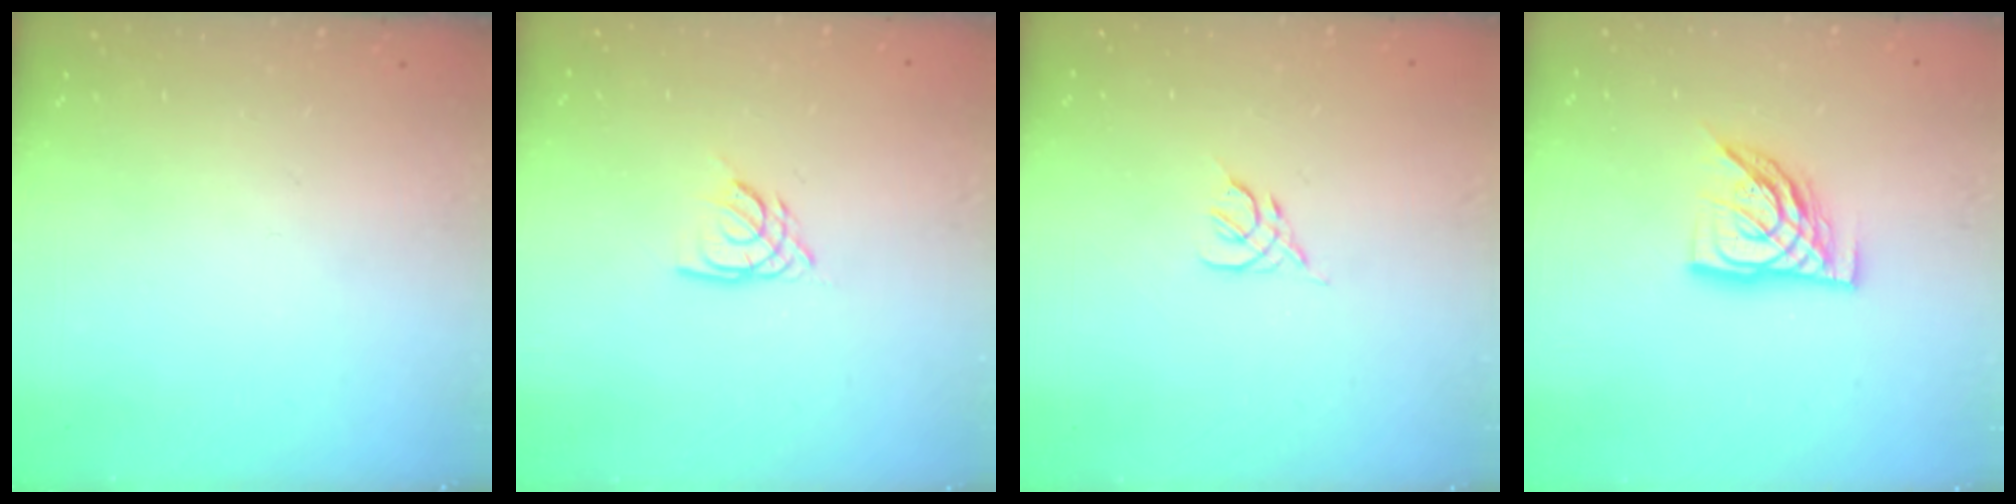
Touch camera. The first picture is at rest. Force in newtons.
{"total": 3.8, "press": 3.7, "slide": 0.4}
{"total": 2.4, "press": 2.3, "slide": 0.6}
{"total": 11.3, "press": 11.2, "slide": 1.4}